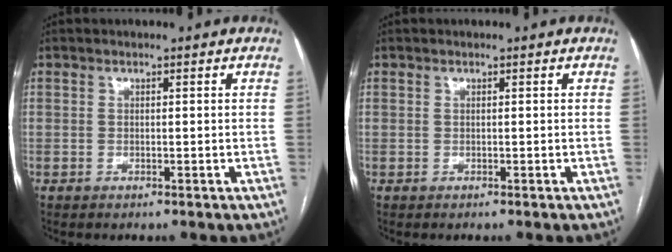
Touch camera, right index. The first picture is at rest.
{"total": 0.0}